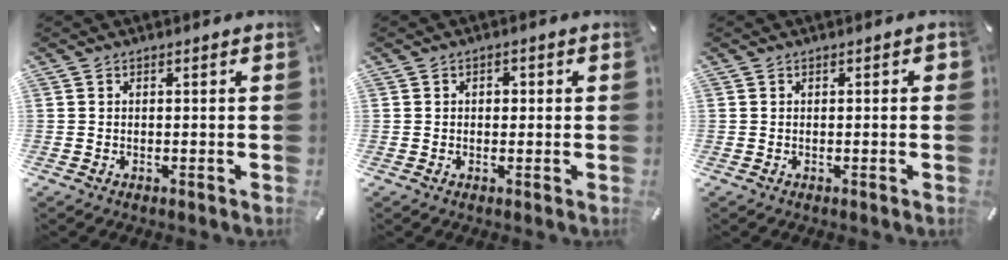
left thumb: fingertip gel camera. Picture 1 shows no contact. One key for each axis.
{"total": 1.7, "fx": -0.1, "fy": 1.4, "fz": 1.0, "tx": -0.012, "ty": 0.004, "tz": -0.007}
{"total": 0.7, "fx": -0.2, "fy": 0.3, "fz": 0.6, "tx": -0.009, "ty": 0.002, "tz": -0.004}